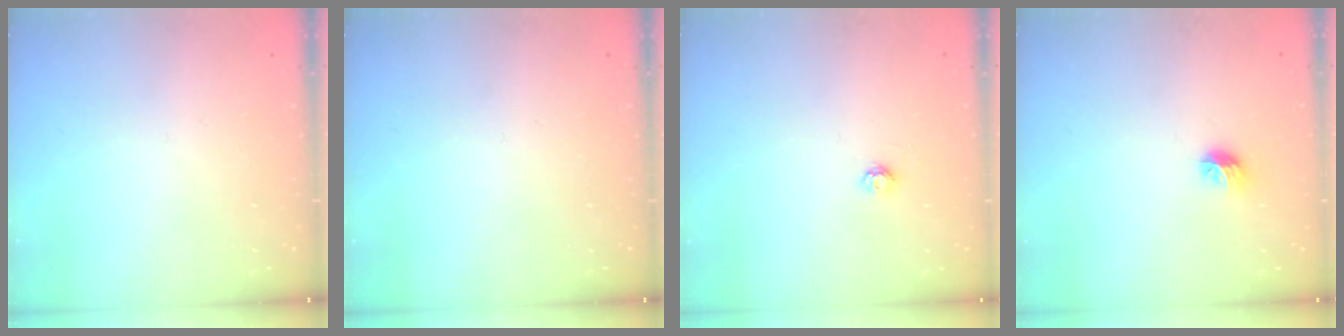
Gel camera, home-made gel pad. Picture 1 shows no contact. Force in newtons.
{"total": 0.0}
{"total": 3.7, "press": 3.7, "slide": 0.5}
{"total": 6.1, "press": 5.9, "slide": 1.2}